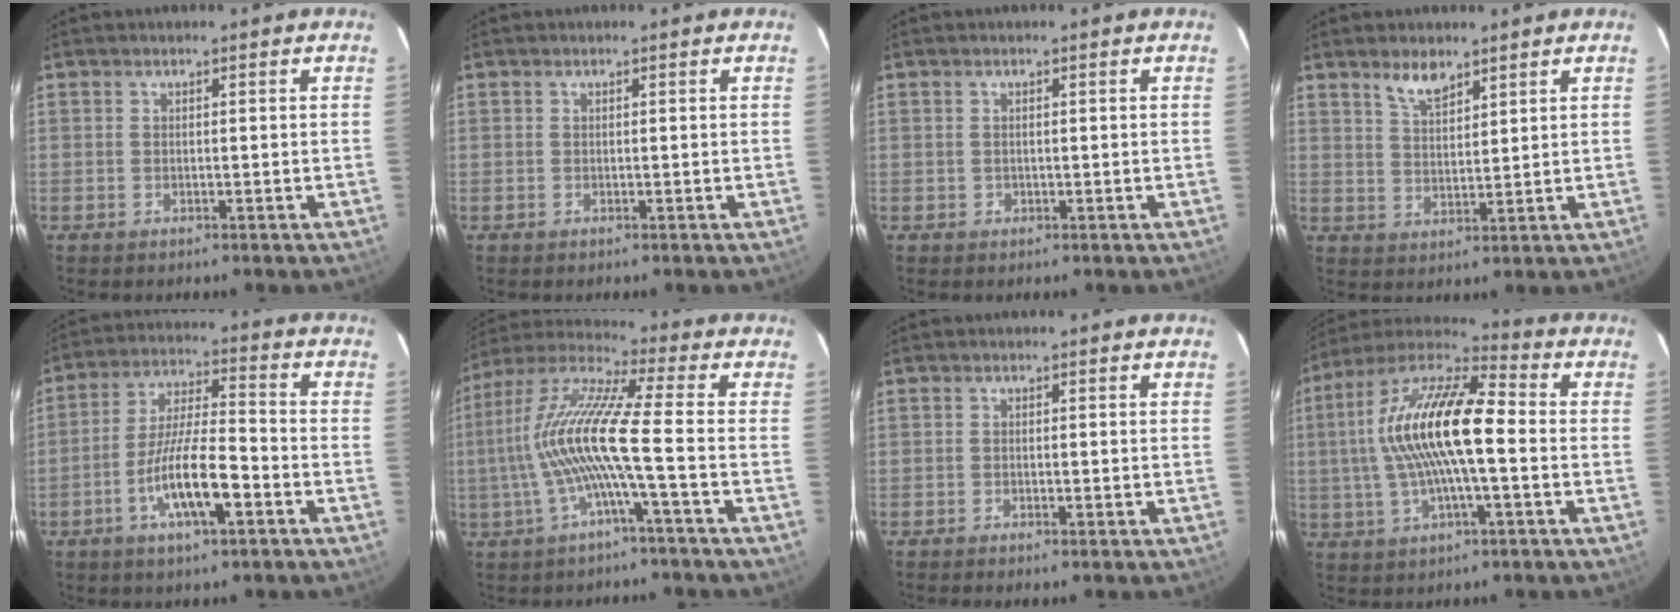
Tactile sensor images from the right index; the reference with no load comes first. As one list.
[{"total": 0.0}, {"total": 0.9, "force": [-0.1, 0.9, 0.0], "torque": [0.003, 0.002, 0.000]}, {"total": 4.8, "force": [3.7, 1.7, 2.6], "torque": [-0.046, 0.001, 0.072]}, {"total": 11.2, "force": [-5.0, 2.4, 9.8], "torque": [-0.193, -0.006, -0.089]}, {"total": 13.2, "force": [-2.6, -0.6, 13.0], "torque": [-0.250, 0.003, -0.051]}, {"total": 0.8, "force": [-0.7, 0.0, 0.4], "torque": [-0.011, -0.002, -0.014]}, {"total": 16.8, "force": [-0.4, 4.3, 16.2], "torque": [-0.303, 0.017, -0.019]}]